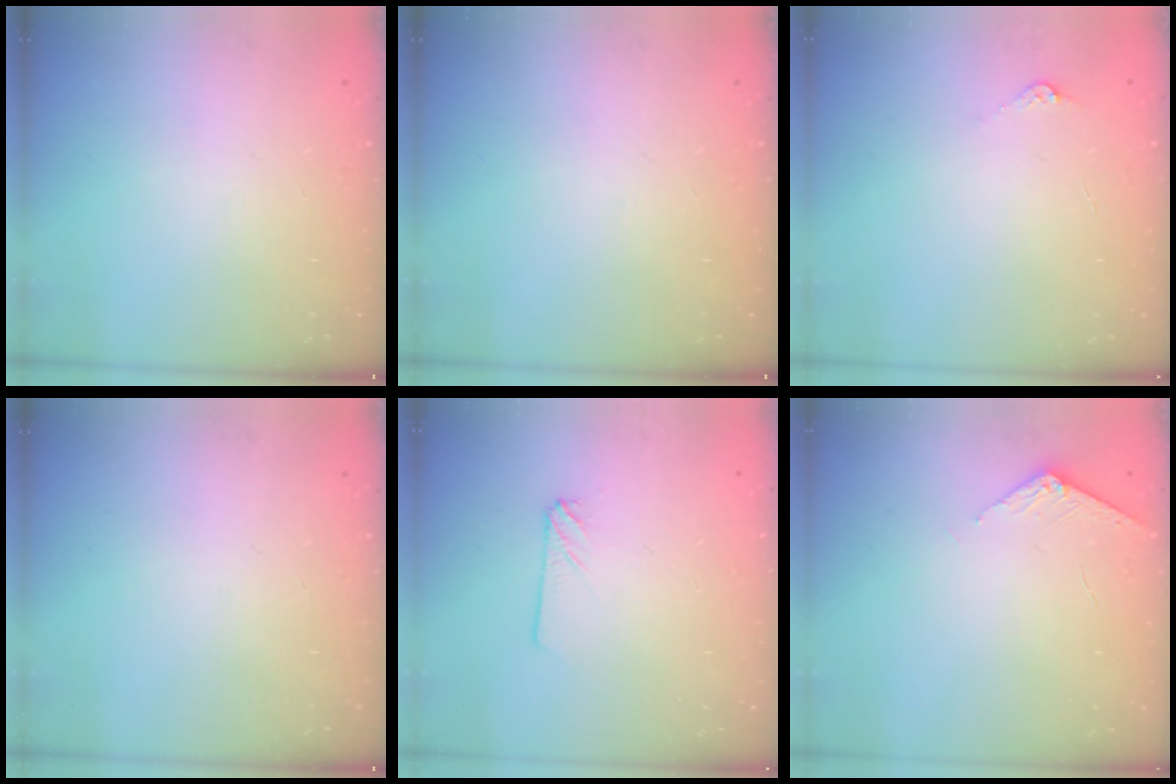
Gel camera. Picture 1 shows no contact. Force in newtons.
{"total": 0.0}
{"total": 4.8, "press": 4.8, "slide": 0.6}
{"total": 0.0}
{"total": 2.4, "press": 2.4, "slide": 0.2}
{"total": 2.9, "press": 2.9, "slide": 0.3}